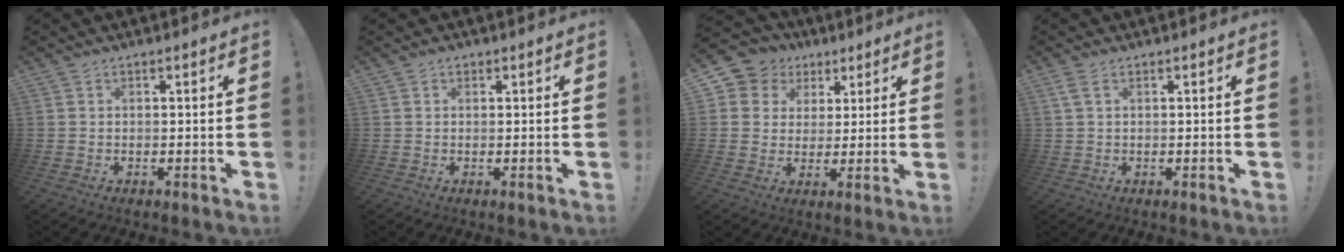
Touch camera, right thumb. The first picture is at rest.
{"total": 0.8, "force": [0.4, 0.6, 0.2], "torque": [-0.001, 0.000, 0.006]}
{"total": 8.0, "force": [2.8, 7.3, 1.7], "torque": [-0.028, -0.015, 0.061]}
{"total": 2.2, "force": [0.8, 0.7, 1.9], "torque": [-0.047, 0.006, 0.016]}